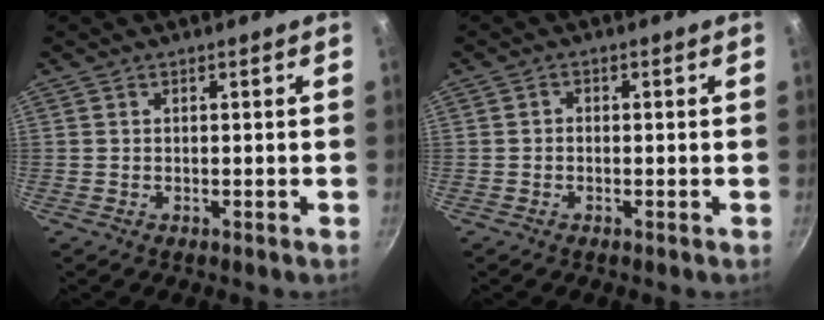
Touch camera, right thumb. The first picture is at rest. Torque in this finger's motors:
{"motor_torque": [-0.28, -0.18, 0.17, -0.33, 0.06]}